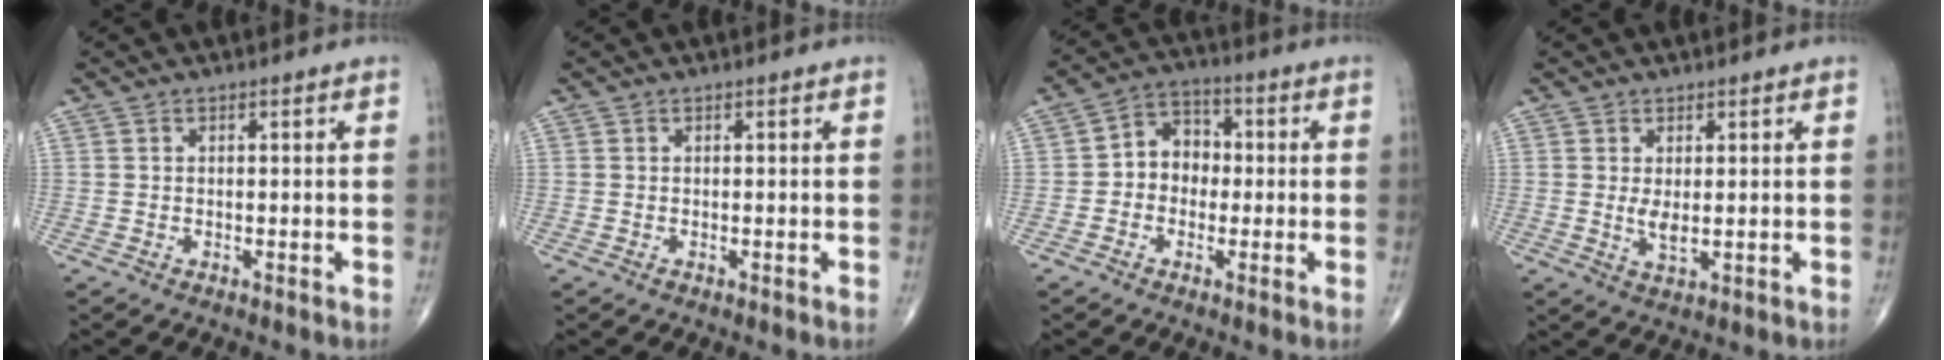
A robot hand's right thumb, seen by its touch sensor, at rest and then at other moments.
{"total": 0.0}
{"total": 7.4, "force": [-0.4, 6.1, 4.1], "torque": [-0.034, 0.028, -0.021]}
{"total": 3.0, "force": [0.4, 1.2, 2.7], "torque": [-0.050, -0.011, 0.013]}